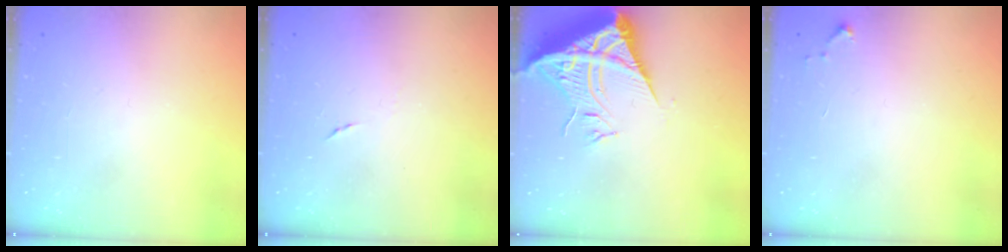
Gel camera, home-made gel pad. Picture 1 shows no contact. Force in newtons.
{"total": 3.9, "press": 3.5, "slide": 1.6}
{"total": 10.3, "press": 10.3, "slide": 1.2}
{"total": 3.5, "press": 3.5, "slide": 0.3}